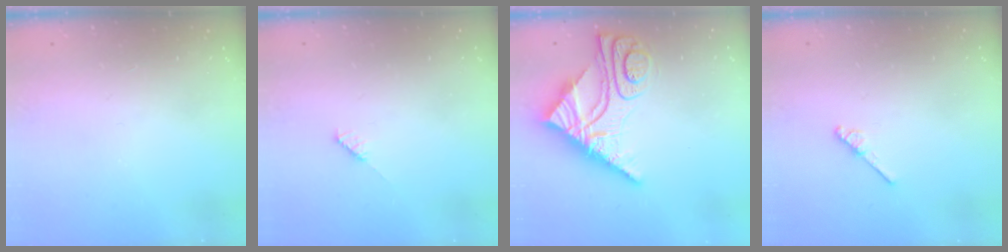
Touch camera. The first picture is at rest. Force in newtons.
{"total": 3.0, "press": 3.0, "slide": 0.2}
{"total": 15.2, "press": 15.1, "slide": 1.6}
{"total": 3.0, "press": 2.9, "slide": 0.5}